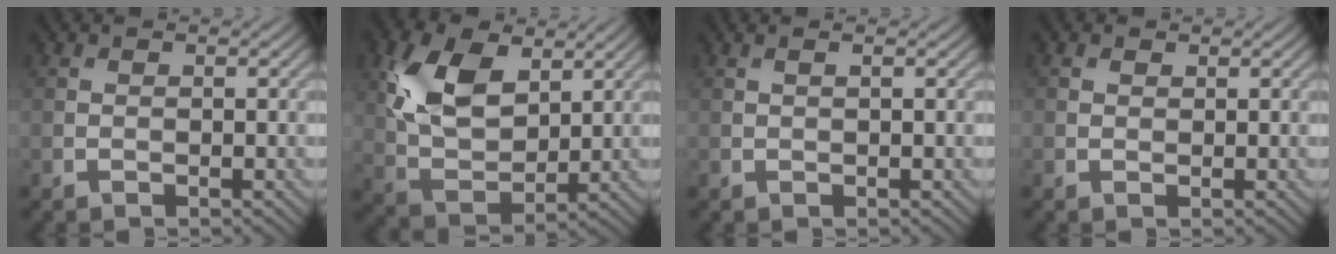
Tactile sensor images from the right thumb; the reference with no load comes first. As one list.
[{"total": 10.7, "force": [4.0, 6.3, 7.6], "torque": [-0.177, 0.004, 0.079]}, {"total": 0.6, "force": [0.3, 0.0, 0.6], "torque": [-0.014, 0.006, 0.005]}, {"total": 0.6, "force": [0.4, 0.4, 0.1], "torque": [-0.001, -0.002, 0.008]}]